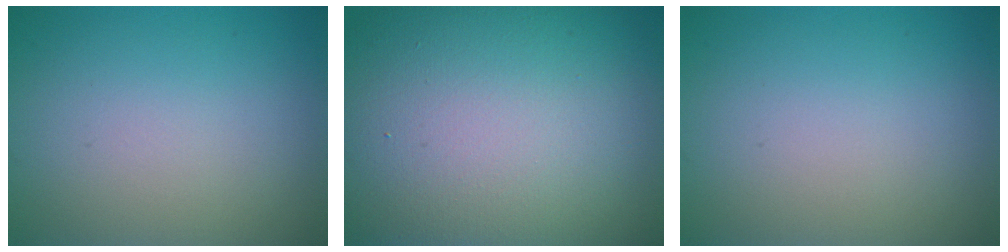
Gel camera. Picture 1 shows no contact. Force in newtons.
{"total": 20.8, "press": 20.8, "slide": 1.5}
{"total": 0.0}